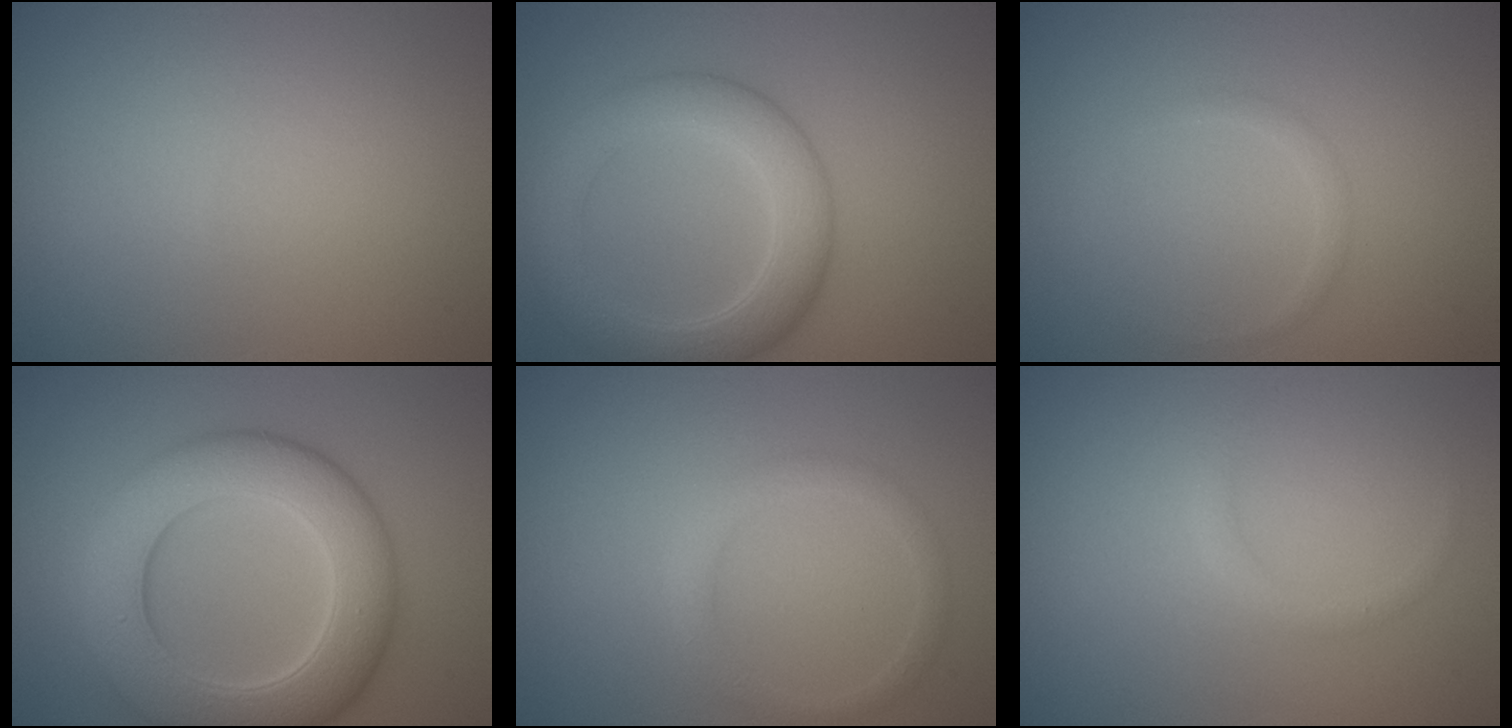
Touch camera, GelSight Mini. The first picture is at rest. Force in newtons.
{"total": 5.6, "press": 5.6, "slide": 0.1}
{"total": 1.0, "press": 1.0, "slide": 0.1}
{"total": 9.4, "press": 9.4, "slide": 0.1}
{"total": 1.9, "press": 1.9, "slide": 0.1}
{"total": 1.1, "press": 1.1, "slide": 0.0}